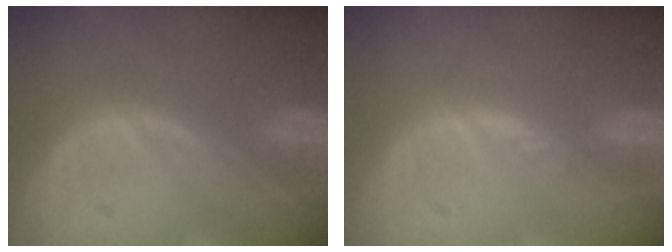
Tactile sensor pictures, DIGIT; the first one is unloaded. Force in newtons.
{"total": 0.8, "press": 0.8, "slide": 0.1}